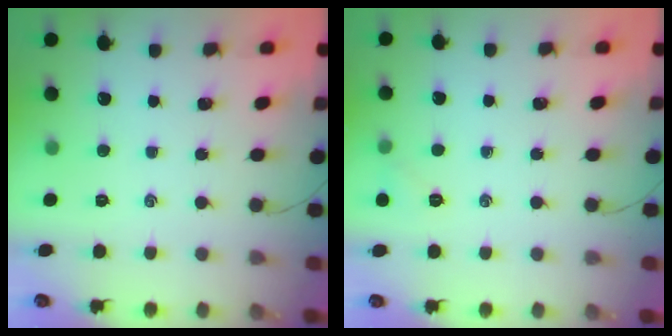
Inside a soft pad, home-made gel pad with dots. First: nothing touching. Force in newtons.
{"total": 5.2, "press": 5.0, "slide": 1.5}